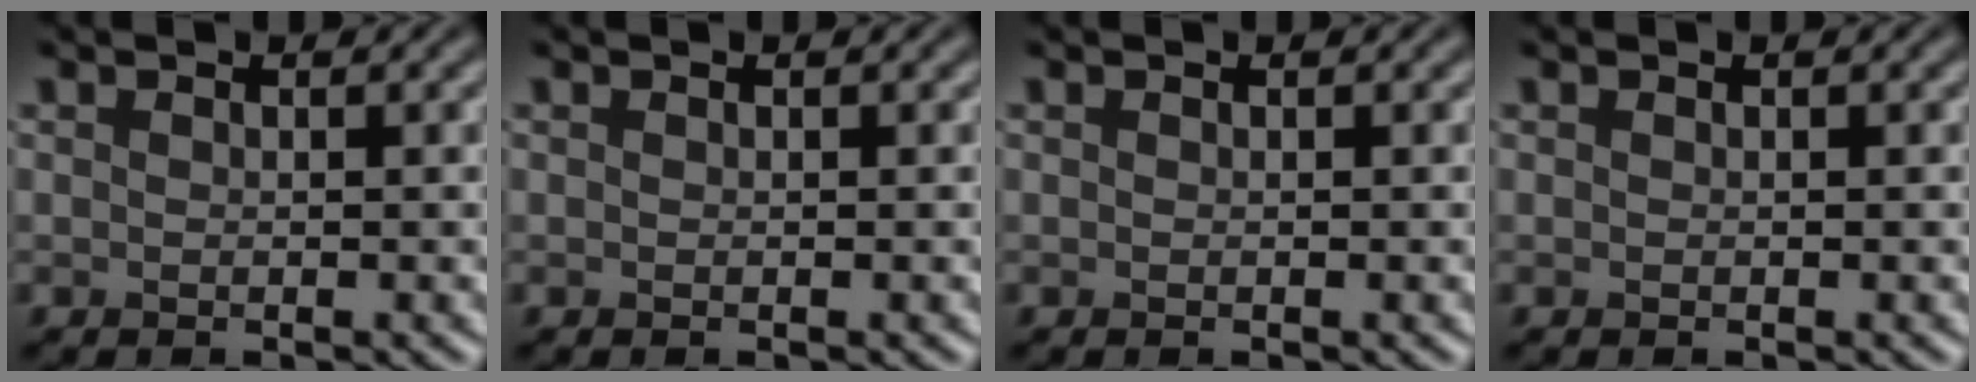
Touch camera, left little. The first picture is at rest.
{"total": 0.0}
{"total": 0.0}
{"total": 0.0}